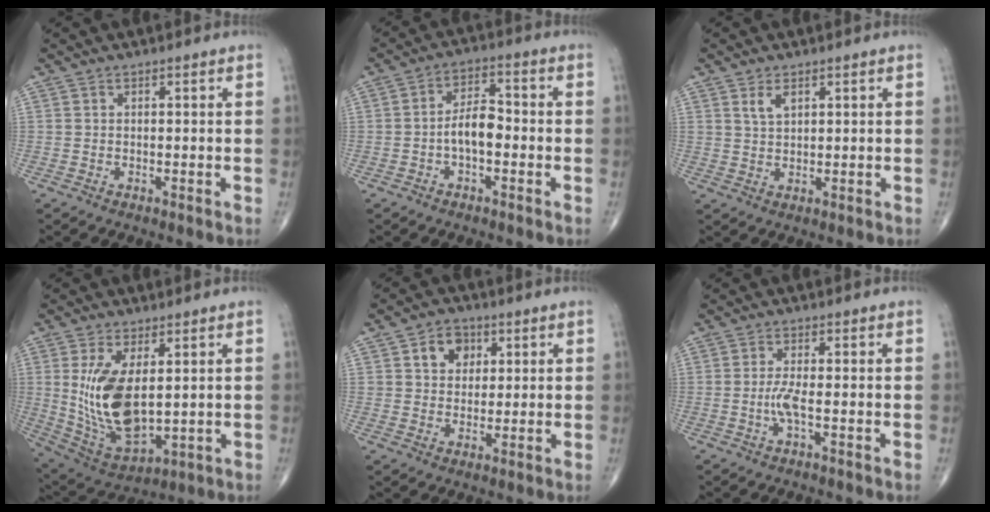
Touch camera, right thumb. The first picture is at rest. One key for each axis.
{"total": 6.3, "fx": -1.5, "fy": 3.2, "fz": 5.2, "tx": -0.083, "ty": 0.027, "tz": -0.032}
{"total": 2.7, "fx": 1.5, "fy": 1.4, "fz": 1.8, "tx": -0.027, "ty": -0.005, "tz": 0.033}
{"total": 14.8, "fx": 1.9, "fy": 7.2, "fz": 12.8, "tx": -0.240, "ty": -0.021, "tz": 0.059}
{"total": 5.9, "fx": 2.1, "fy": 4.7, "fz": 2.9, "tx": -0.014, "ty": -0.003, "tz": 0.031}
{"total": 2.8, "fx": -0.8, "fy": 0.3, "fz": 2.7, "tx": -0.065, "ty": -0.002, "tz": -0.018}